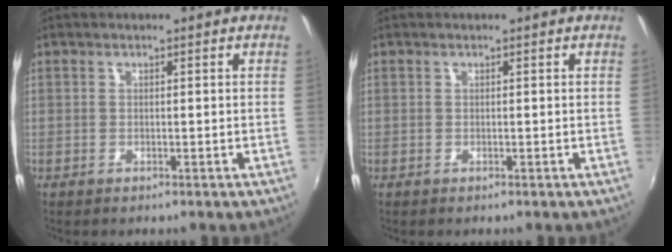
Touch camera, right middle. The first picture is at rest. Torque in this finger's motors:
{"motor_torque": [-0.02, 0.00, -0.01, 0.00]}